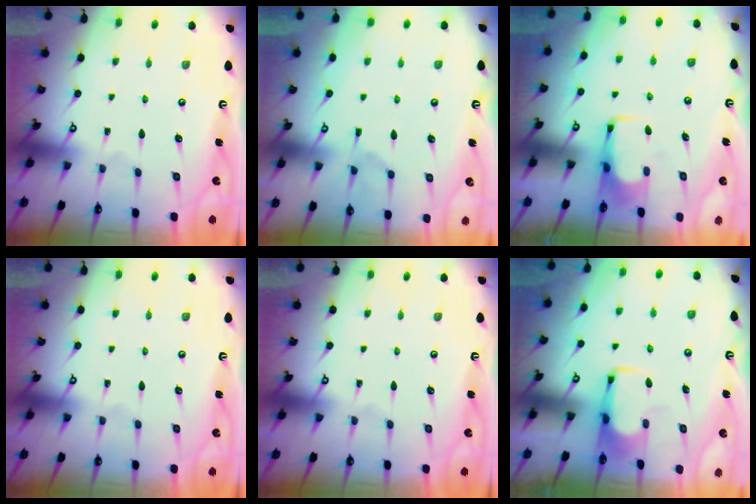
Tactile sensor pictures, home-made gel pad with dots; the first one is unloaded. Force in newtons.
{"total": 1.6, "press": 0.8, "slide": 1.4}
{"total": 1.1, "press": 1.0, "slide": 0.5}
{"total": 0.0}
{"total": 0.0}
{"total": 2.0, "press": 2.0, "slide": 0.4}